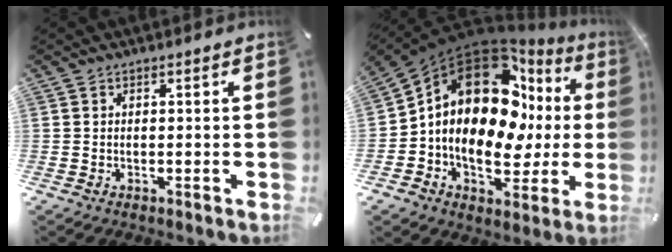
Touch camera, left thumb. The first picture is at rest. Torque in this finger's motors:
{"motor_torque": [1.85, 3.16, 2.77, 0.00, 0.84]}